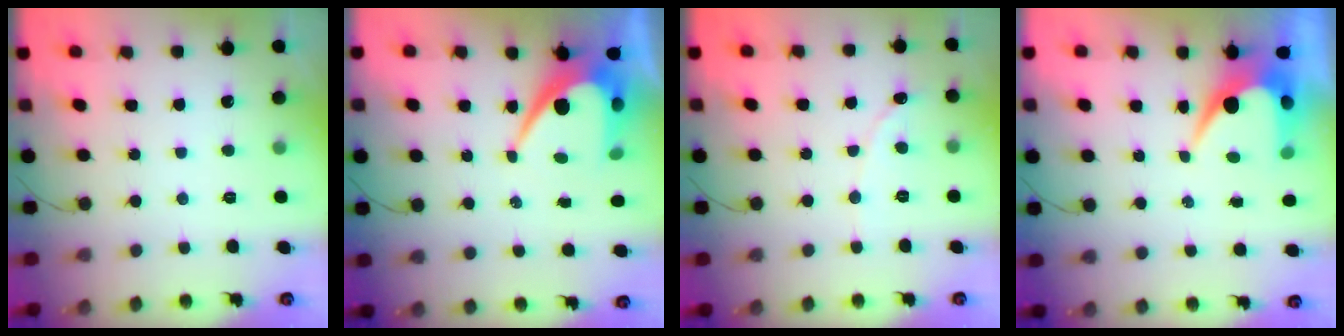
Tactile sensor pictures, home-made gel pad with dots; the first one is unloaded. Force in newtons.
{"total": 9.6, "press": 9.6, "slide": 0.7}
{"total": 1.0, "press": 1.0, "slide": 0.1}
{"total": 7.5, "press": 7.4, "slide": 0.4}